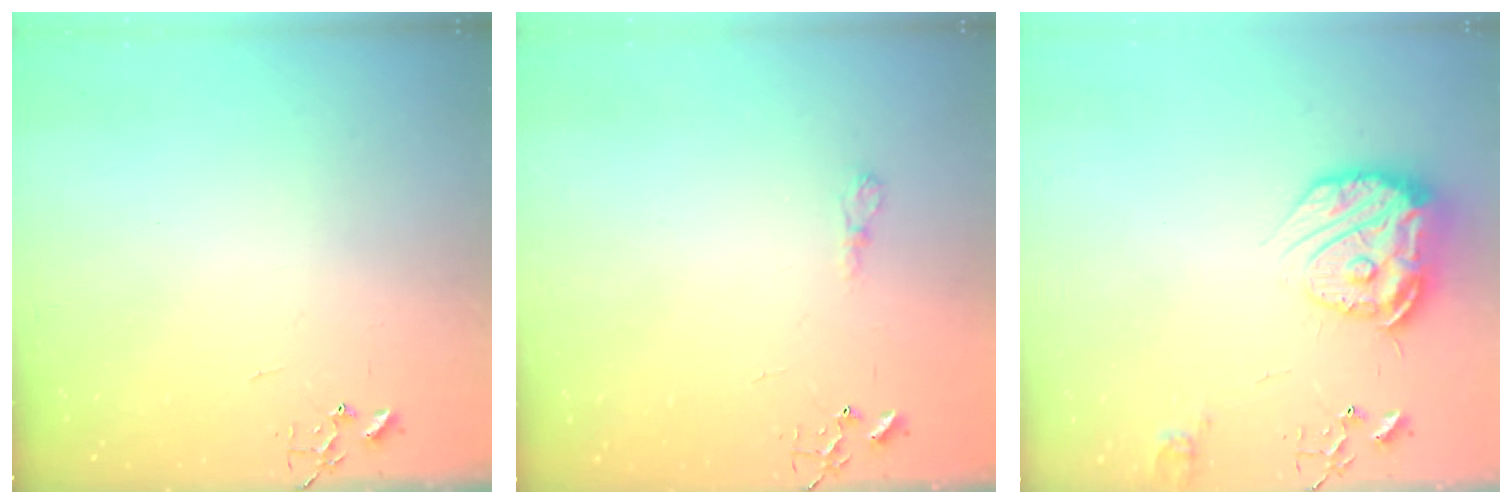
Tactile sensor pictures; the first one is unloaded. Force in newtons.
{"total": 5.4, "press": 5.4, "slide": 0.6}
{"total": 18.6, "press": 18.5, "slide": 1.4}